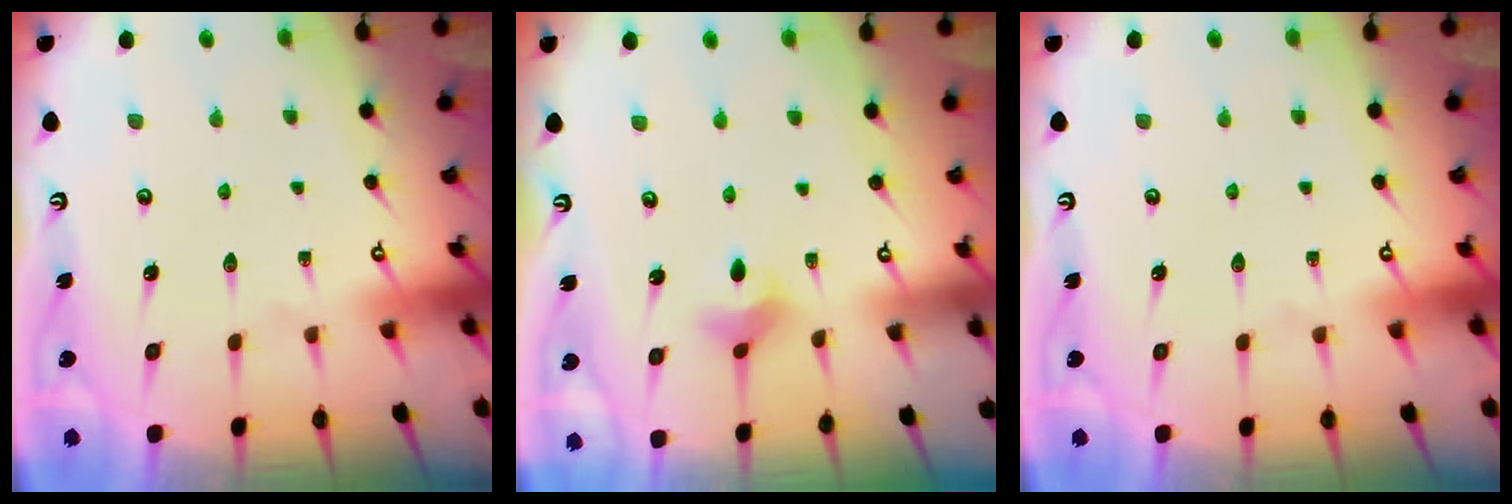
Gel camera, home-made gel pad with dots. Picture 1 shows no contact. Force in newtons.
{"total": 2.8, "press": 2.8, "slide": 0.2}
{"total": 0.0}